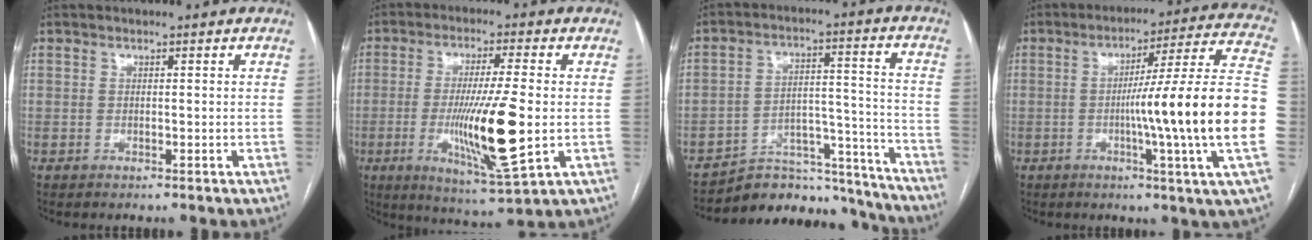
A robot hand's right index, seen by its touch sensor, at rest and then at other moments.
{"total": 13.9, "force": [-2.2, 0.8, 13.7], "torque": [-0.250, -0.026, -0.034]}
{"total": 15.9, "force": [-15.3, 4.0, 1.3], "torque": [-0.001, 0.061, -0.221]}
{"total": 20.8, "force": [-3.4, -2.5, 20.3], "torque": [-0.249, 0.006, -0.065]}